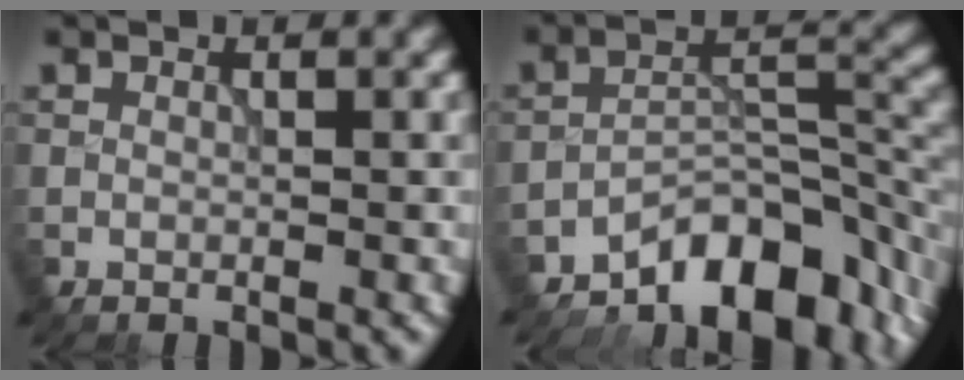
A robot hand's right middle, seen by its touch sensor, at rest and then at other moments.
{"total": 9.1, "force": [-6.4, 3.8, 5.3], "torque": [-0.057, 0.000, -0.109]}